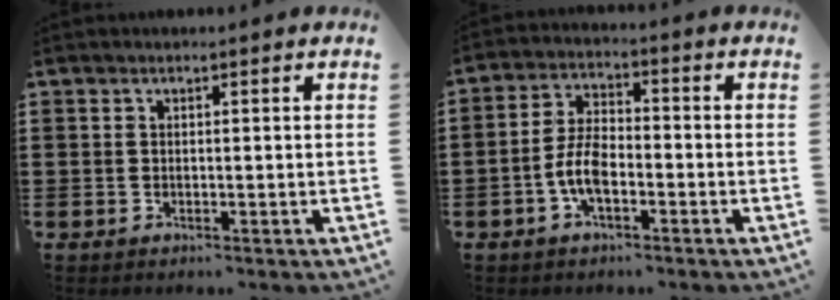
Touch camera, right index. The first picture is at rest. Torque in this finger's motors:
{"motor_torque": [1.09, 1.04, 0.20, 0.09]}